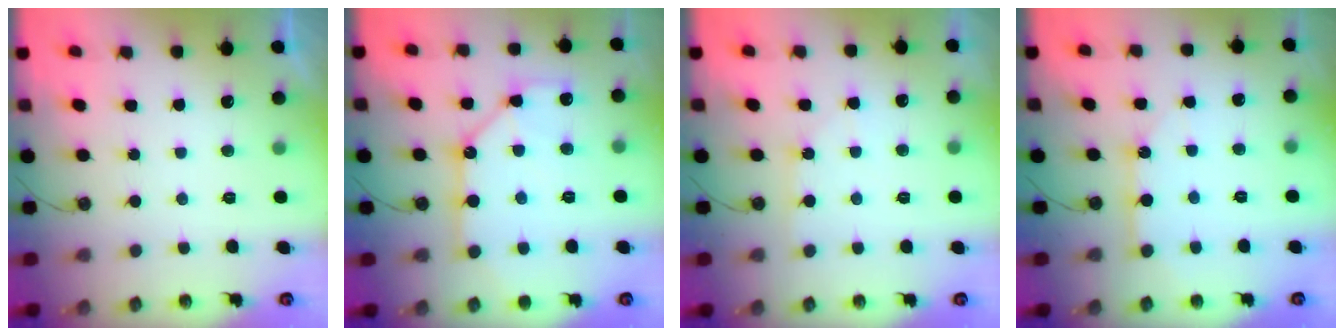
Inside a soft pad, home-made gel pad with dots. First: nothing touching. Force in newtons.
{"total": 13.7, "press": 13.6, "slide": 1.6}
{"total": 3.7, "press": 3.7, "slide": 0.5}
{"total": 6.7, "press": 6.7, "slide": 0.2}